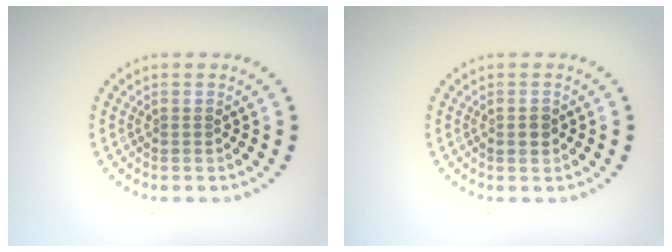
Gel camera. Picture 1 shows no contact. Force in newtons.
{"total": 1.5, "press": 1.5, "slide": 0.1}